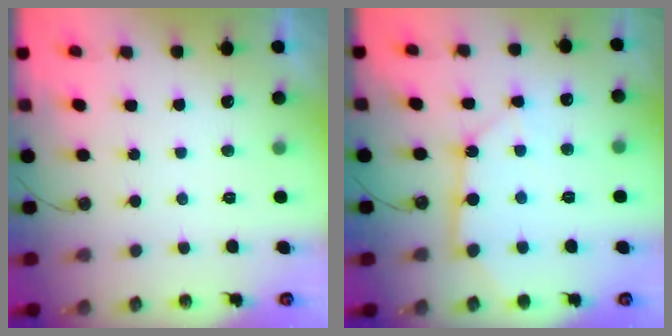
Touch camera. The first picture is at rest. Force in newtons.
{"total": 11.3, "press": 11.2, "slide": 1.2}